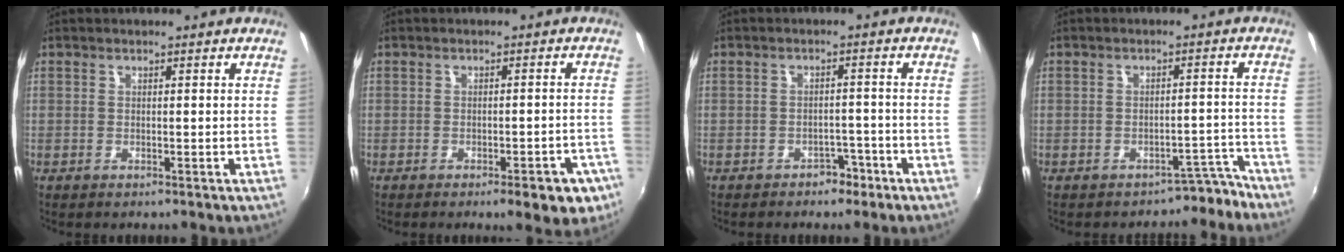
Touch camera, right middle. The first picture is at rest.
{"total": 6.6, "force": [-4.0, 2.7, 4.5], "torque": [-0.059, 0.003, -0.039]}
{"total": 3.4, "force": [-2.5, 2.1, 1.0], "torque": [-0.023, 0.007, -0.030]}
{"total": 4.6, "force": [-4.1, 2.1, 0.0], "torque": [0.017, 0.040, -0.046]}